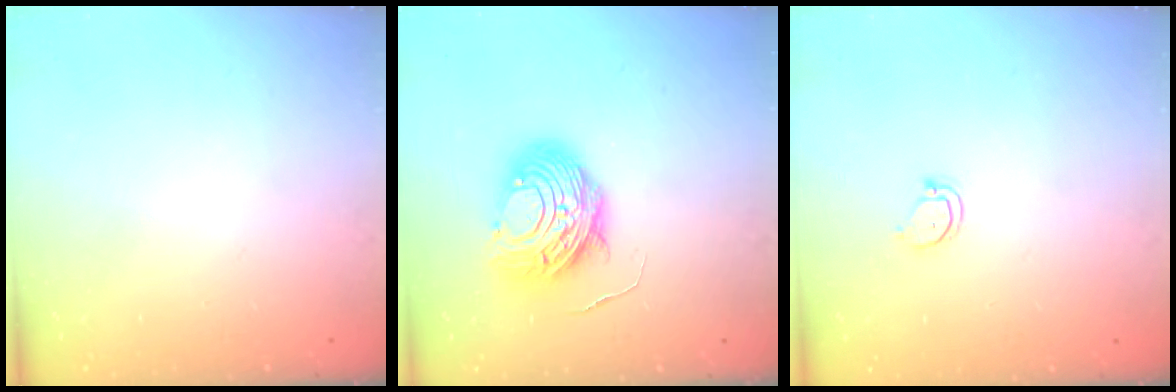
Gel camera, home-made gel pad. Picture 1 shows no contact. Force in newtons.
{"total": 11.3, "press": 11.3, "slide": 1.2}
{"total": 3.4, "press": 3.4, "slide": 0.2}